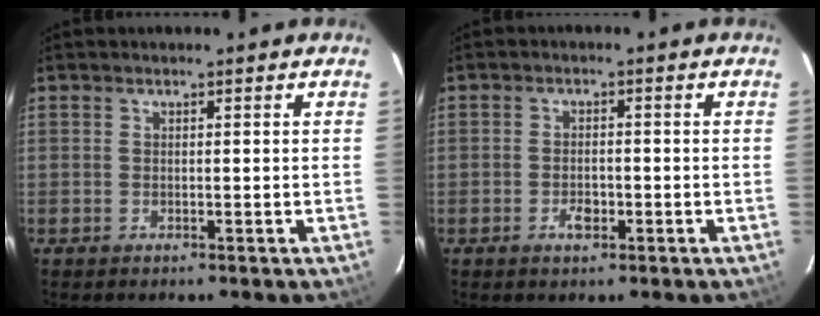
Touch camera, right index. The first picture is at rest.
{"total": 2.9, "force": [-1.3, 1.7, 2.0], "torque": [-0.038, 0.001, -0.022]}